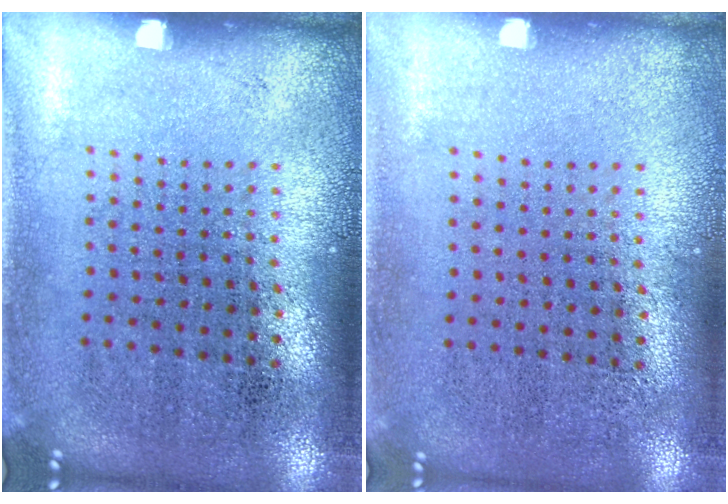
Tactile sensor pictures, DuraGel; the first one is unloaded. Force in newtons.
{"total": 0.0}